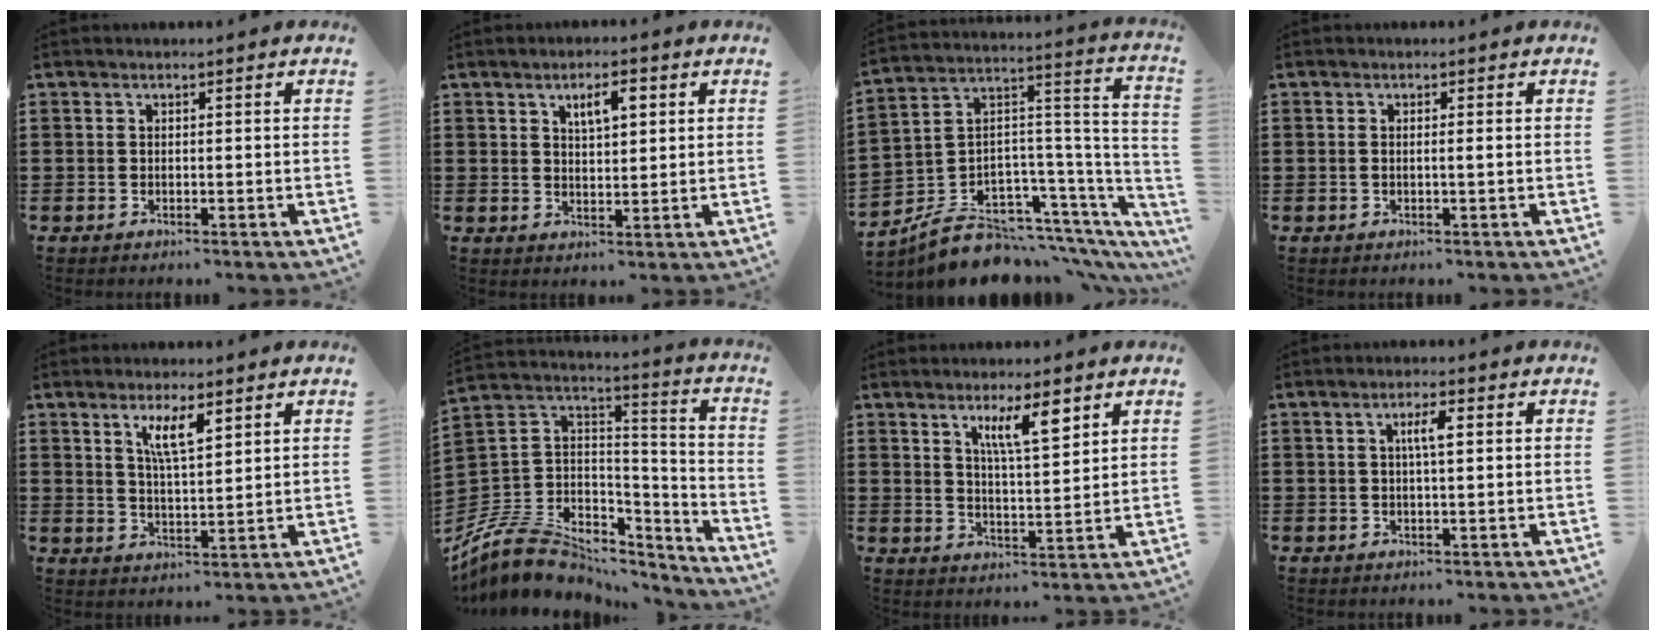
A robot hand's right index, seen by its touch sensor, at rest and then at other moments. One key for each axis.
{"total": 3.9, "fx": 1.7, "fy": 1.4, "fz": 3.1, "tx": -0.049, "ty": 0.002, "tz": 0.024}
{"total": 7.2, "fx": -5.1, "fy": 4.6, "fz": 2.2, "tx": -0.048, "ty": -0.005, "tz": -0.088}
{"total": 0.9, "fx": 0.0, "fy": -0.1, "fz": 0.9, "tx": -0.018, "ty": -0.003, "tz": 0.000}
{"total": 5.3, "fx": 2.8, "fy": 1.5, "fz": 4.3, "tx": -0.085, "ty": 0.003, "tz": 0.046}
{"total": 9.5, "fx": -6.5, "fy": 5.9, "fz": 3.6, "tx": -0.096, "ty": 0.010, "tz": -0.124}
{"total": 6.7, "fx": 3.7, "fy": 1.6, "fz": 5.3, "tx": -0.097, "ty": 0.002, "tz": 0.059}
{"total": 3.2, "fx": 0.7, "fy": 0.7, "fz": 3.1, "tx": -0.061, "ty": 0.006, "tz": 0.008}